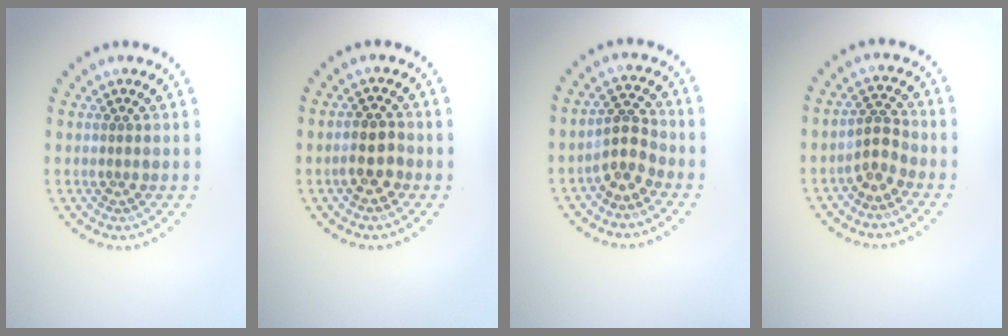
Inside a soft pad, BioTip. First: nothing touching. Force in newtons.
{"total": 2.5, "press": 2.3, "slide": 0.9}
{"total": 2.5, "press": 2.0, "slide": 1.4}
{"total": 1.7, "press": 1.4, "slide": 1.1}